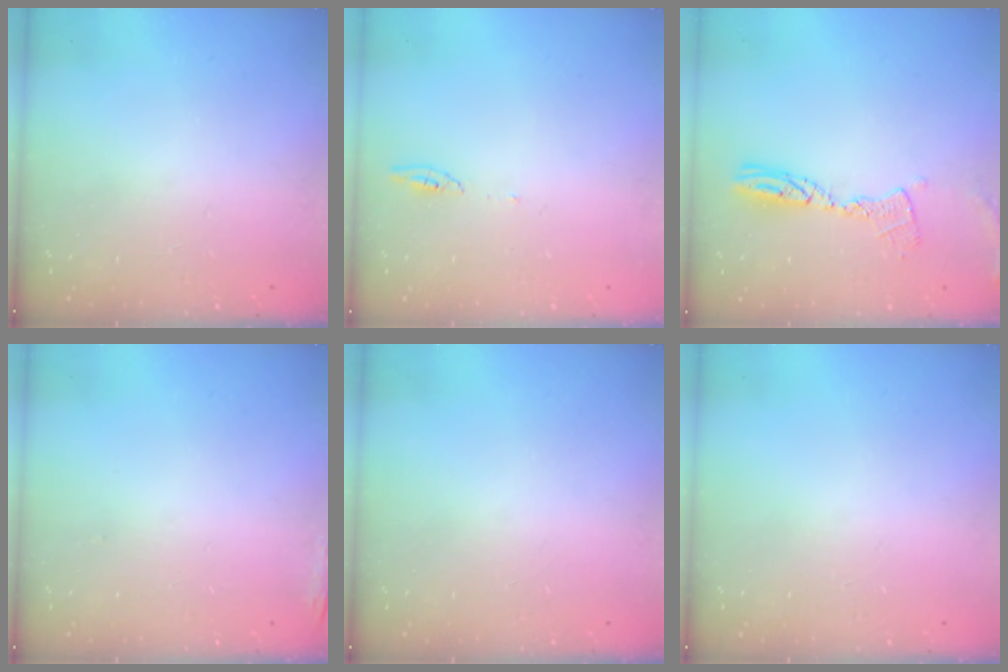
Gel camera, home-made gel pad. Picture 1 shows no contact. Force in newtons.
{"total": 3.8, "press": 3.7, "slide": 0.4}
{"total": 9.7, "press": 9.6, "slide": 0.9}
{"total": 6.3, "press": 5.9, "slide": 2.1}
{"total": 0.0}
{"total": 0.0}